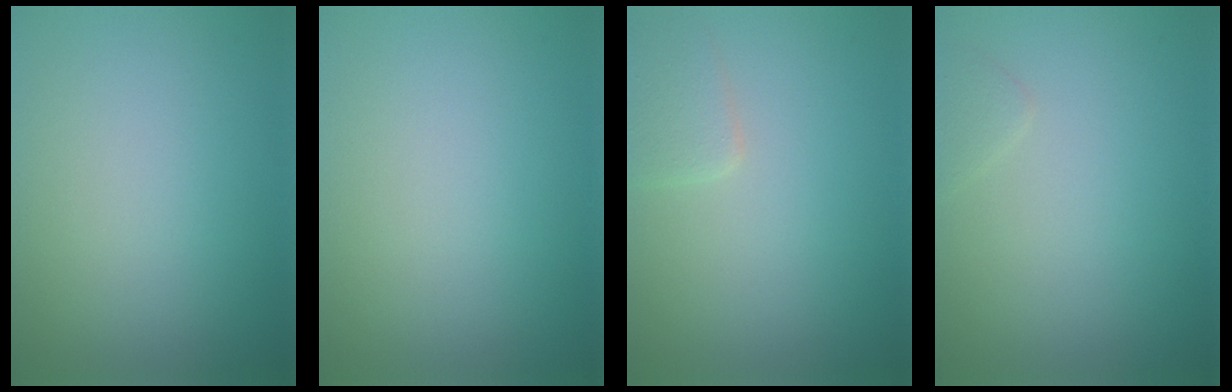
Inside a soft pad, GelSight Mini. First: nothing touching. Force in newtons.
{"total": 0.0}
{"total": 1.9, "press": 1.9, "slide": 0.1}
{"total": 0.9, "press": 0.9, "slide": 0.0}